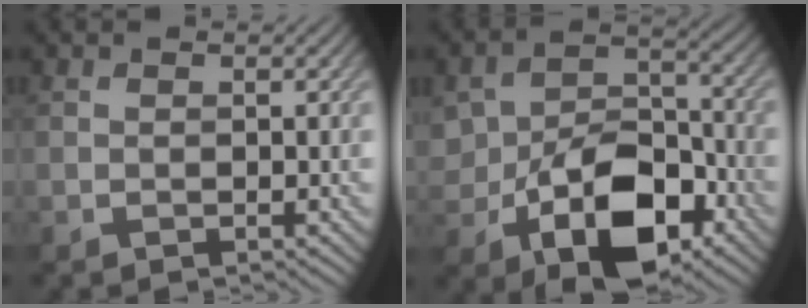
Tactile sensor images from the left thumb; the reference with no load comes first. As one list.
[{"total": 12.2, "force": [-4.8, 7.7, 8.1], "torque": [-0.157, -0.022, -0.076]}]